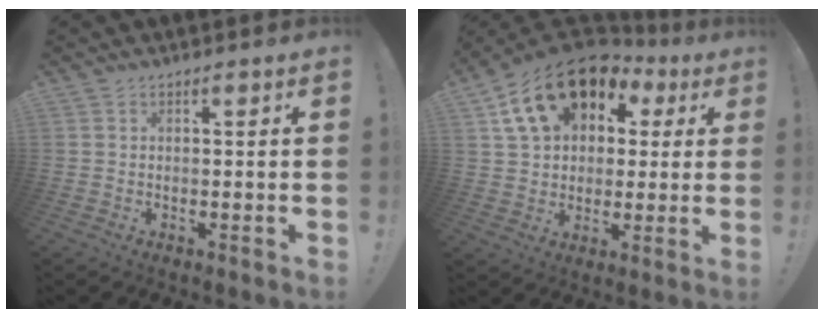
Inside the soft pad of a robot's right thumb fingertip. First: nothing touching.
{"total": 19.5, "force": [9.6, 13.0, 10.9], "torque": [-0.170, -0.042, 0.184]}